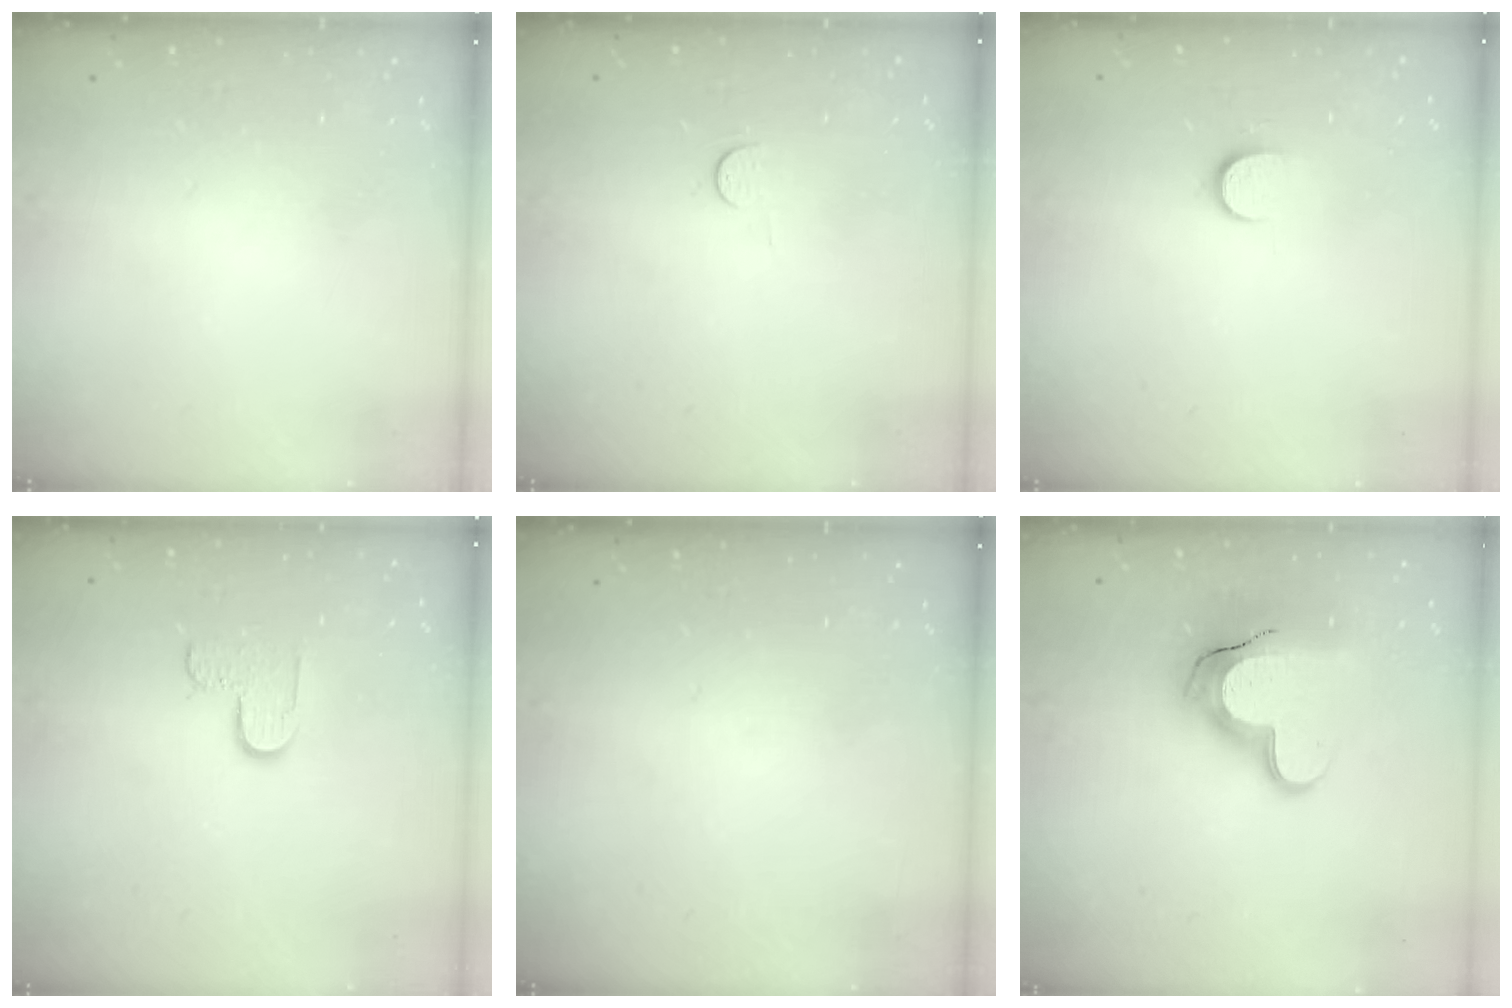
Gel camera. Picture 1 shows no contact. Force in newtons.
{"total": 2.8, "press": 2.8, "slide": 0.4}
{"total": 6.5, "press": 6.5, "slide": 0.7}
{"total": 5.5, "press": 5.5, "slide": 0.5}
{"total": 0.0}
{"total": 16.0, "press": 16.0, "slide": 1.0}